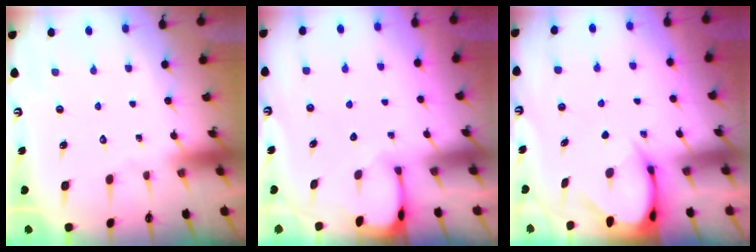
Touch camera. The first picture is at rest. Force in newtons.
{"total": 1.2, "press": 1.2, "slide": 0.3}
{"total": 3.4, "press": 3.4, "slide": 0.3}